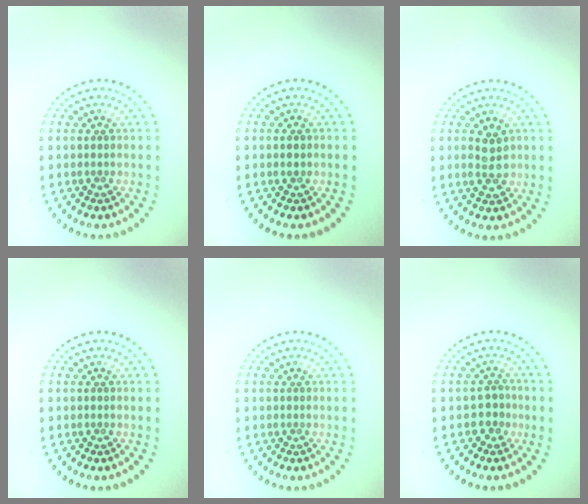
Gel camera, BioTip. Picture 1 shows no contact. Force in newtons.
{"total": 1.2, "press": 1.2, "slide": 0.1}
{"total": 2.4, "press": 2.4, "slide": 0.4}
{"total": 0.0}
{"total": 0.0}
{"total": 1.9, "press": 1.7, "slide": 0.9}